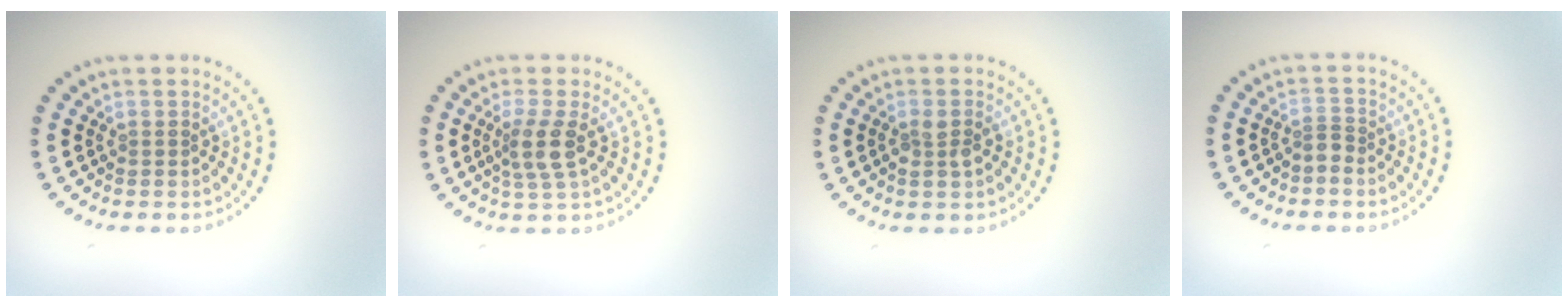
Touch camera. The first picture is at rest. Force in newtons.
{"total": 2.7, "press": 2.2, "slide": 1.5}
{"total": 1.6, "press": 1.5, "slide": 0.5}
{"total": 0.9, "press": 0.5, "slide": 0.7}